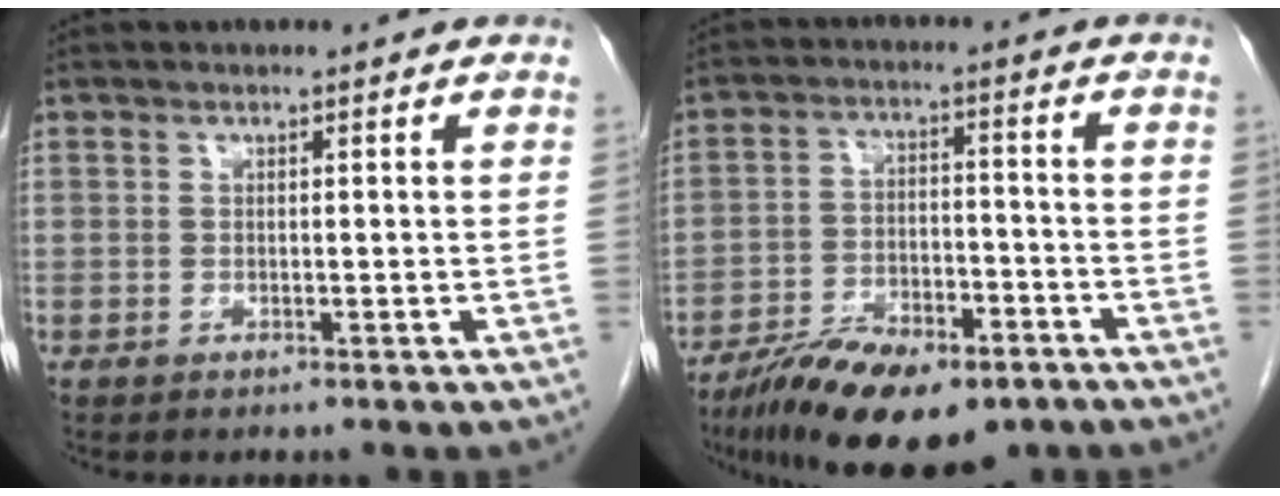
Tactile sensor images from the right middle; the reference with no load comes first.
{"total": 14.5, "force": [-10.2, 5.3, 8.9], "torque": [-0.151, -0.008, -0.171]}